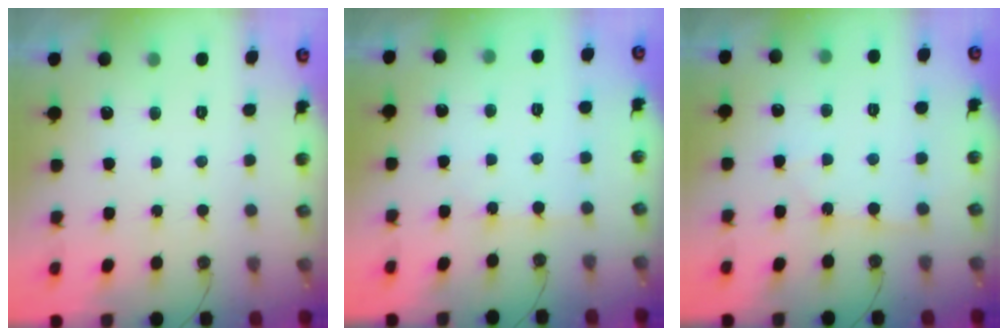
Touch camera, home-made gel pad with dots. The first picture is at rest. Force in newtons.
{"total": 3.4, "press": 3.4, "slide": 0.5}
{"total": 4.8, "press": 4.8, "slide": 0.6}